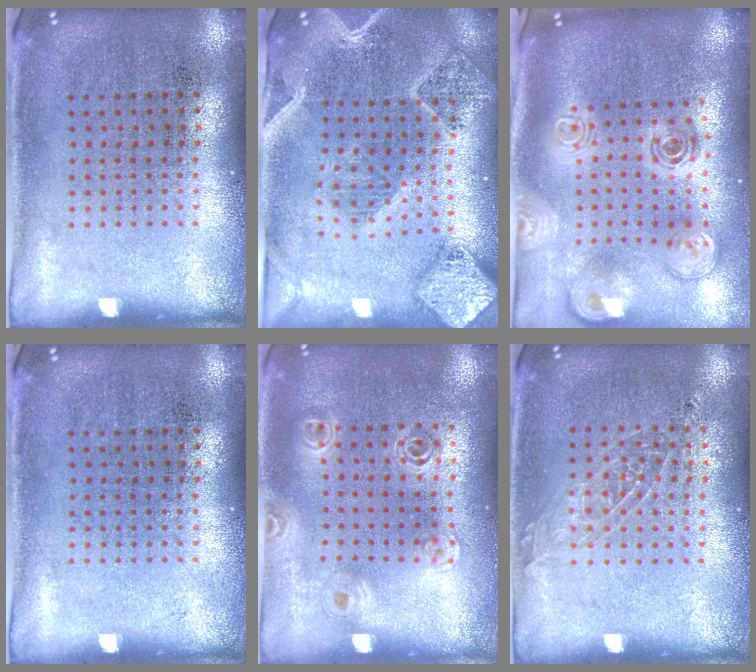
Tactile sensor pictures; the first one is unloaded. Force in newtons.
{"total": 2.8, "press": 2.4, "slide": 1.3}
{"total": 2.9, "press": 2.1, "slide": 2.1}
{"total": 0.0}
{"total": 1.2, "press": 1.2, "slide": 0.3}
{"total": 1.0, "press": 1.0, "slide": 0.3}